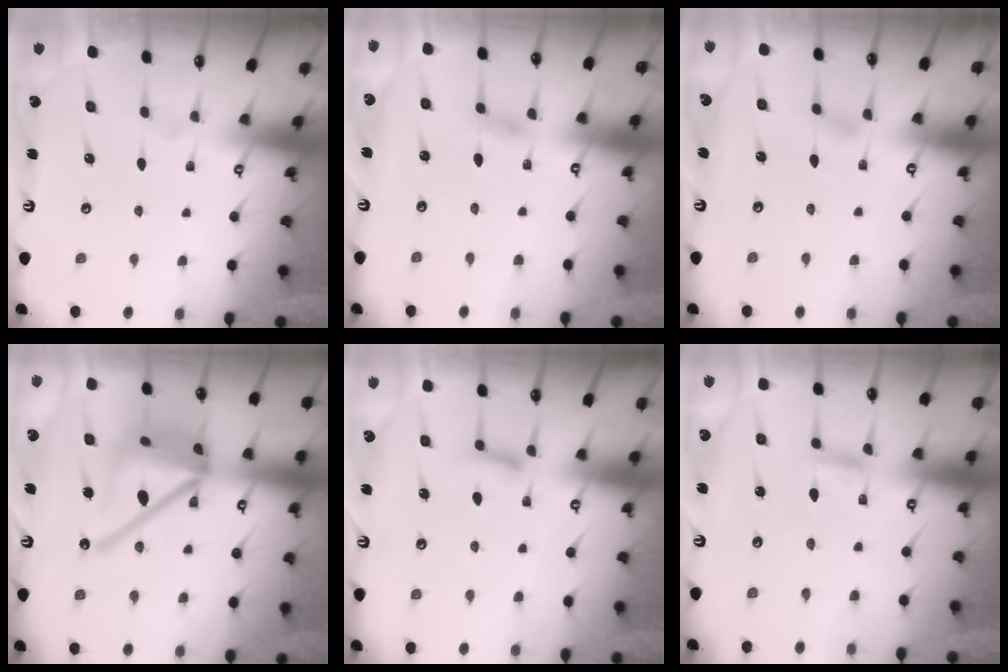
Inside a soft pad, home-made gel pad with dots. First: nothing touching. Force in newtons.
{"total": 3.0, "press": 3.0, "slide": 0.3}
{"total": 2.0, "press": 2.0, "slide": 0.2}
{"total": 20.3, "press": 20.2, "slide": 2.1}
{"total": 8.4, "press": 8.4, "slide": 0.8}
{"total": 2.4, "press": 2.4, "slide": 0.0}